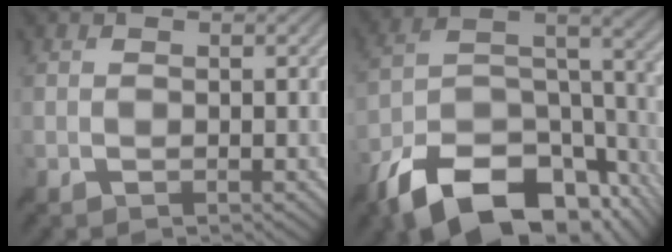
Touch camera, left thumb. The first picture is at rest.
{"total": 17.5, "force": [-11.7, 8.1, 10.2], "torque": [-0.222, -0.029, -0.183]}